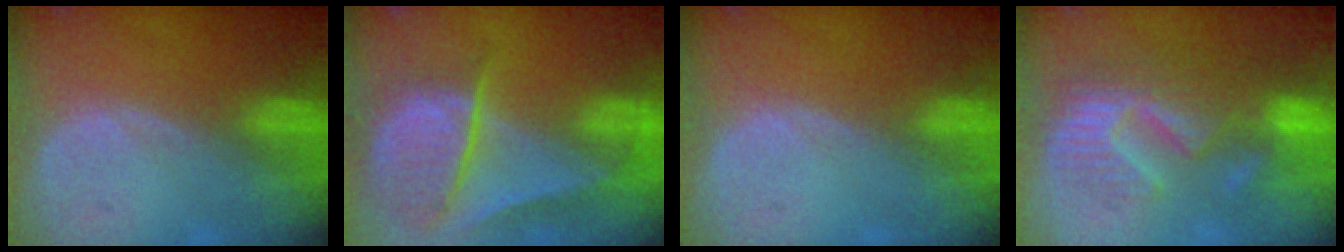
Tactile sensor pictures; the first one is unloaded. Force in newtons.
{"total": 9.4, "press": 8.1, "slide": 4.8}
{"total": 0.0}
{"total": 10.1, "press": 9.7, "slide": 2.9}